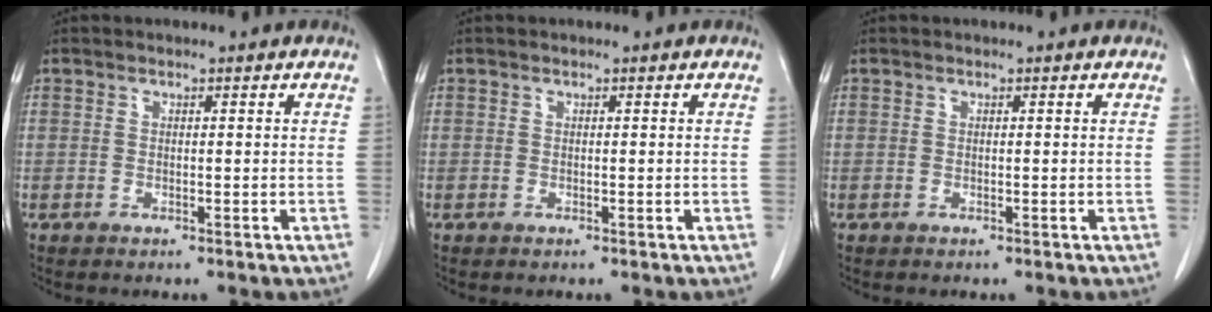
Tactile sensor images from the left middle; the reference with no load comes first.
{"total": 0.0}
{"total": 0.0}